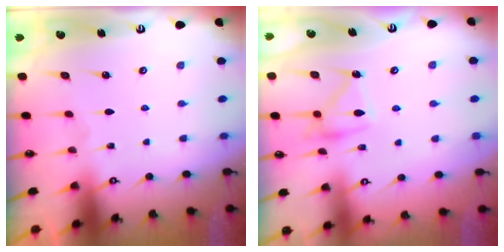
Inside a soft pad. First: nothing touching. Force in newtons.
{"total": 14.6, "press": 14.6, "slide": 0.9}